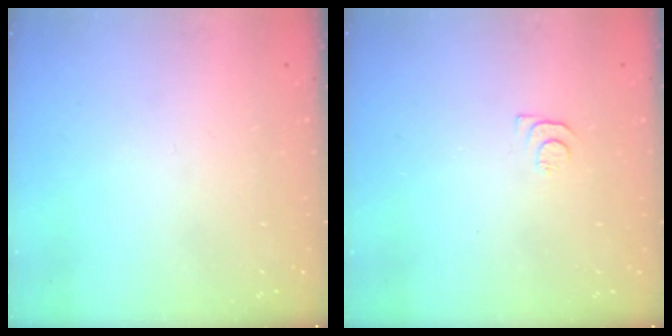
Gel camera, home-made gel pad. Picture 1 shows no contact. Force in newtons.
{"total": 4.3, "press": 4.3, "slide": 0.6}